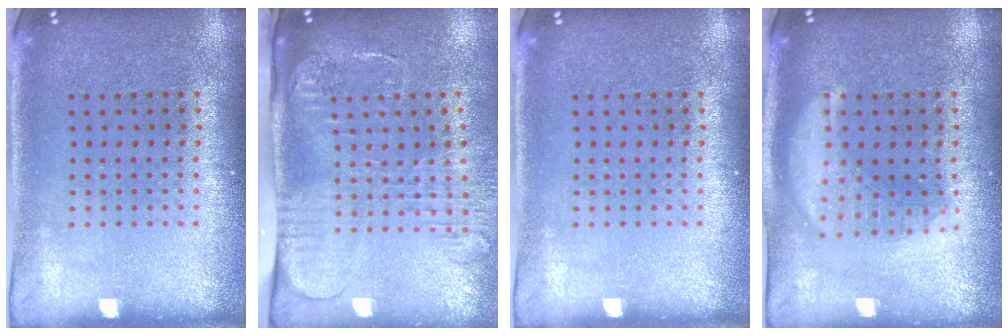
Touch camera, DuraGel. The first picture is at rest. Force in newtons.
{"total": 2.7, "press": 2.0, "slide": 1.7}
{"total": 0.0}
{"total": 2.8, "press": 2.8, "slide": 0.3}